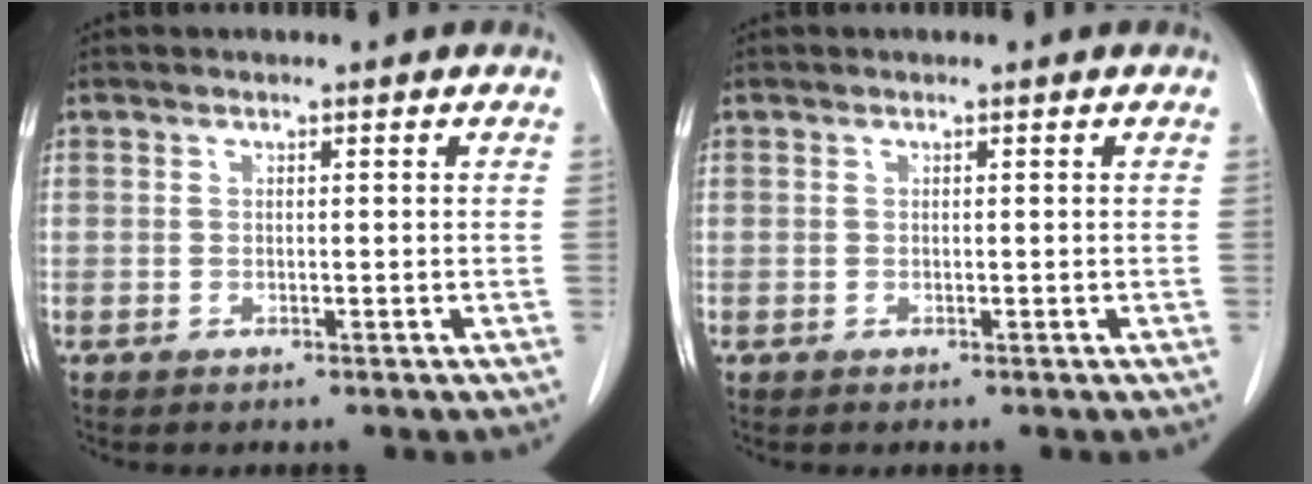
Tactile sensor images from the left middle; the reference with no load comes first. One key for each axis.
{"total": 0.0}